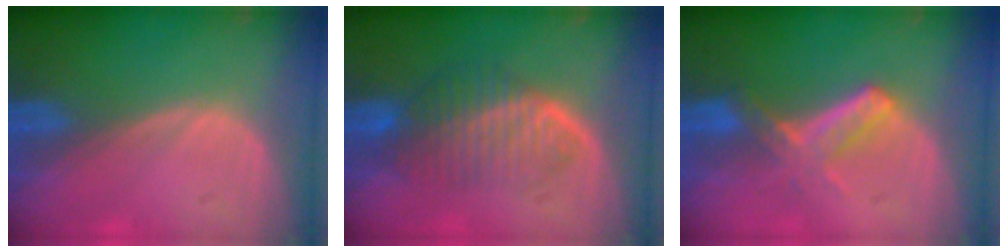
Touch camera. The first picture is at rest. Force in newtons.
{"total": 6.7, "press": 6.5, "slide": 1.8}
{"total": 5.8, "press": 5.2, "slide": 2.5}